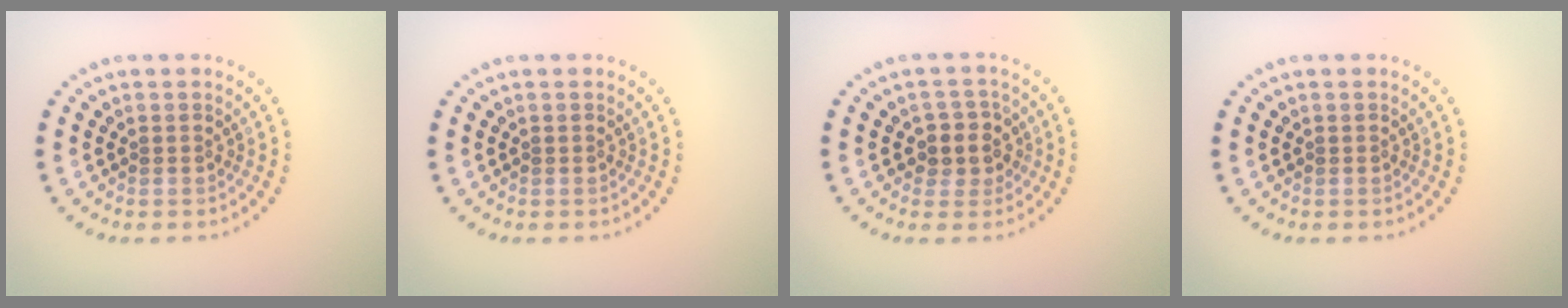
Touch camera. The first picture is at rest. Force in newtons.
{"total": 0.0}
{"total": 2.9, "press": 2.6, "slide": 1.2}
{"total": 0.0}